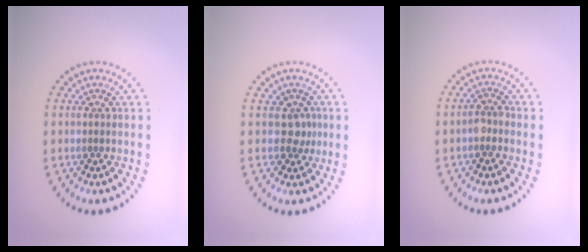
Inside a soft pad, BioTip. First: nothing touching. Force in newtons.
{"total": 1.9, "press": 1.5, "slide": 1.2}
{"total": 1.5, "press": 1.4, "slide": 0.7}